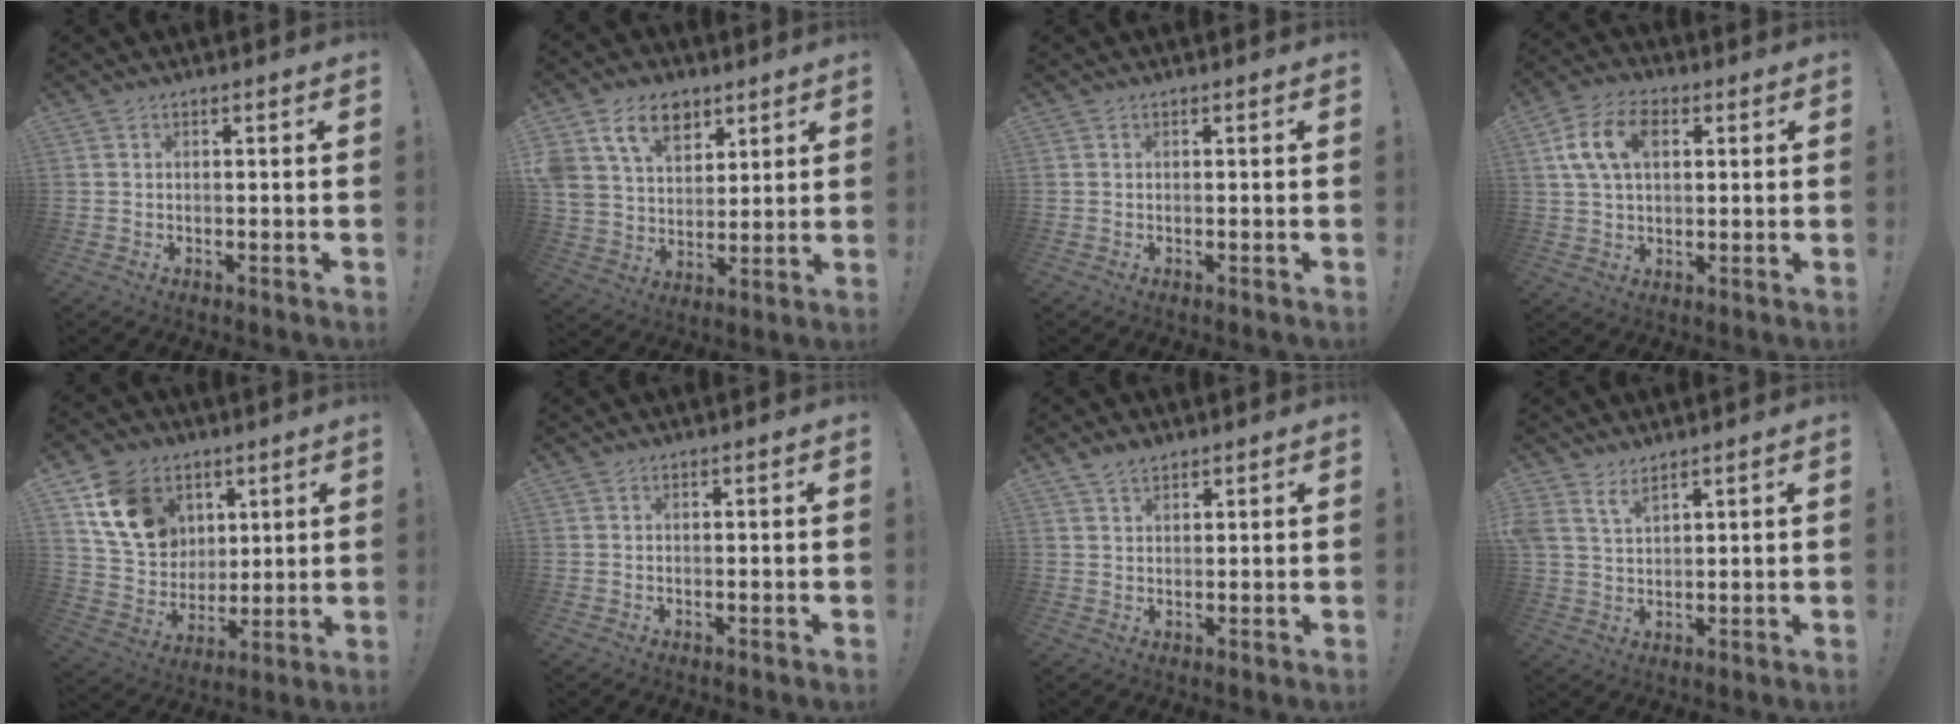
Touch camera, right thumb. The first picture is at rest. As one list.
[{"total": 14.5, "force": [8.0, 9.8, 7.1], "torque": [-0.122, -0.027, 0.154]}, {"total": 0.0}, {"total": 12.3, "force": [3.7, 7.9, 8.6], "torque": [-0.157, 0.008, 0.069]}, {"total": 16.1, "force": [7.1, 12.6, 7.1], "torque": [-0.124, -0.020, 0.146]}, {"total": 0.0}, {"total": 3.3, "force": [2.6, 1.7, 1.2], "torque": [-0.019, -0.013, 0.048]}, {"total": 4.6, "force": [3.5, 1.7, 2.4], "torque": [-0.052, -0.014, 0.068]}]